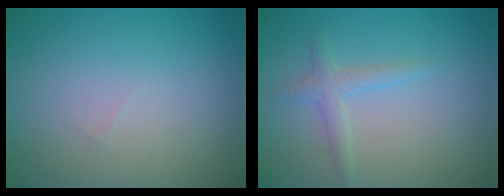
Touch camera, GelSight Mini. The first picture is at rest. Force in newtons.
{"total": 1.7, "press": 1.7, "slide": 0.0}